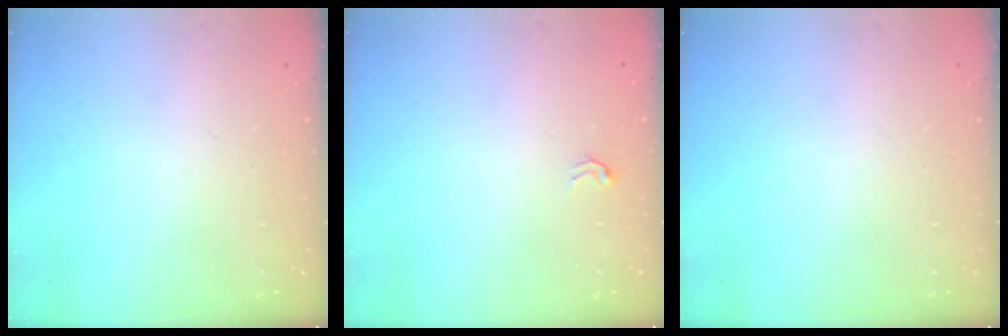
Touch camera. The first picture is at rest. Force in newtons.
{"total": 2.5, "press": 2.5, "slide": 0.5}
{"total": 0.0}